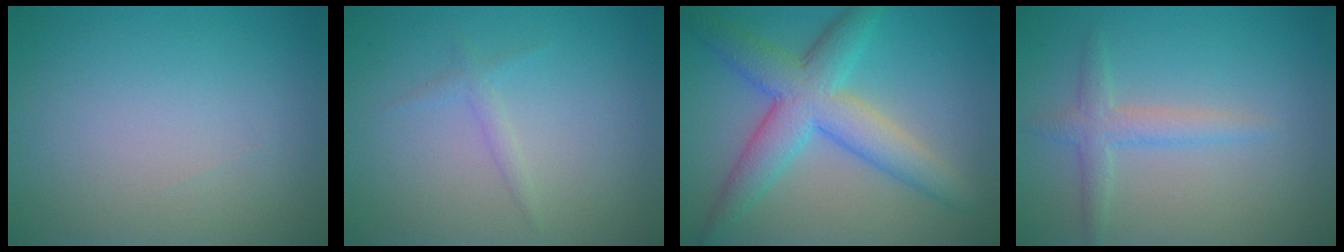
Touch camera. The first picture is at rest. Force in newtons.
{"total": 1.0, "press": 1.0, "slide": 0.1}
{"total": 6.7, "press": 6.7, "slide": 0.1}
{"total": 2.2, "press": 2.2, "slide": 0.0}